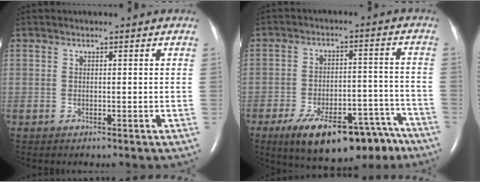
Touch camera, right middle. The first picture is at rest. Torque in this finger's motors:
{"motor_torque": [1.08, -1.06, 0.60, 0.09]}